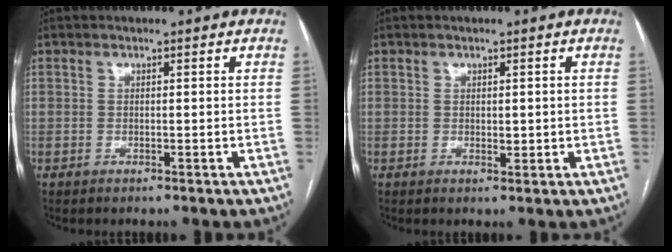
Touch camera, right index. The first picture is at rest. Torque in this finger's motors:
{"motor_torque": [0.39, 0.44, -0.01, 0.03]}